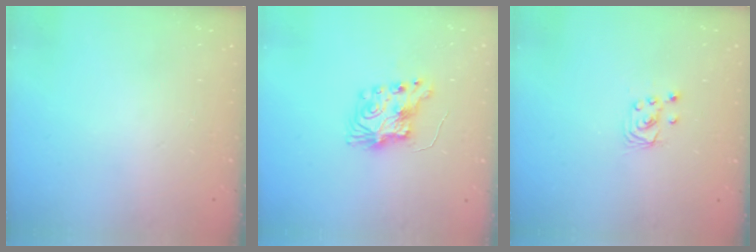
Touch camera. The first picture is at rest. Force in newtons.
{"total": 8.4, "press": 8.4, "slide": 0.2}
{"total": 2.4, "press": 2.4, "slide": 0.2}